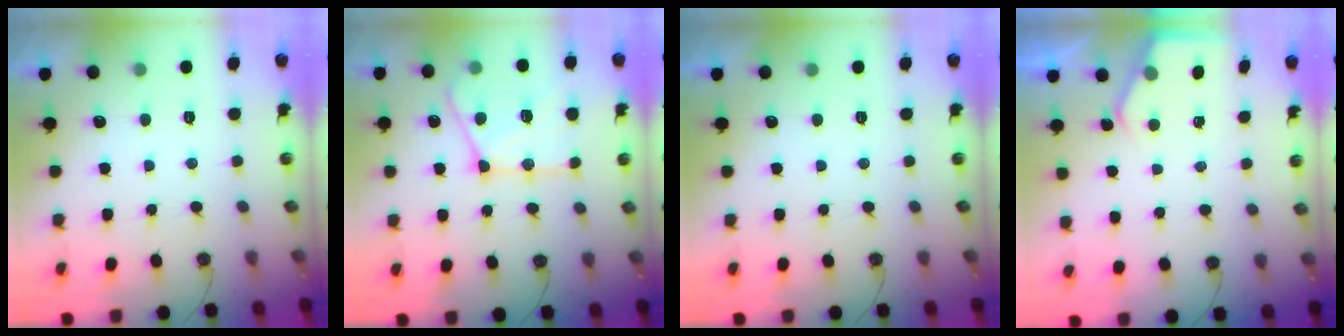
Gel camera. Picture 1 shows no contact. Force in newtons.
{"total": 19.4, "press": 19.2, "slide": 2.1}
{"total": 0.0}
{"total": 2.4, "press": 2.4, "slide": 0.3}